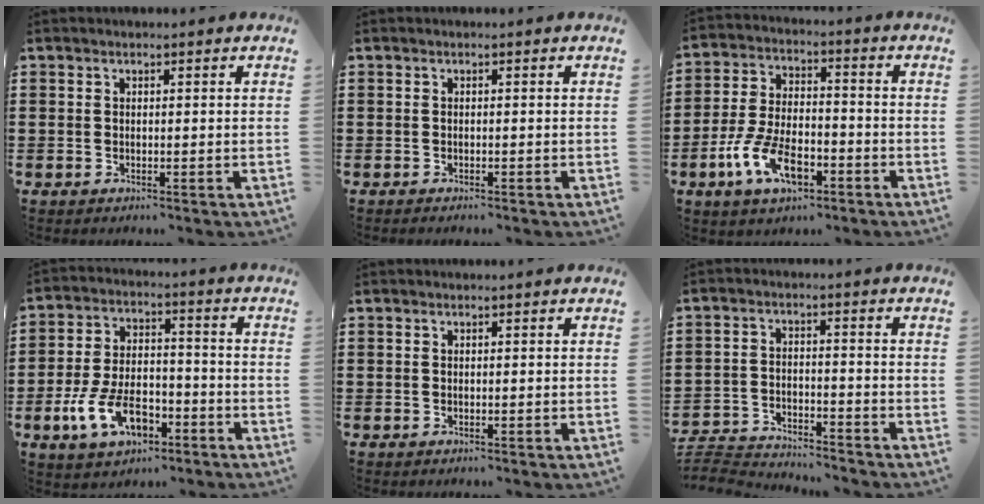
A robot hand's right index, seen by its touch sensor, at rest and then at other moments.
{"total": 0.5, "force": [-0.5, -0.2, 0.1], "torque": [-0.004, -0.005, -0.009]}
{"total": 9.8, "force": [-4.8, 4.3, 7.5], "torque": [-0.174, -0.005, -0.090]}
{"total": 9.7, "force": [-4.7, 5.0, 6.8], "torque": [-0.151, 0.003, -0.087]}
{"total": 0.0}
{"total": 4.1, "force": [-4.0, 0.2, 0.5], "torque": [-0.030, -0.007, -0.088]}